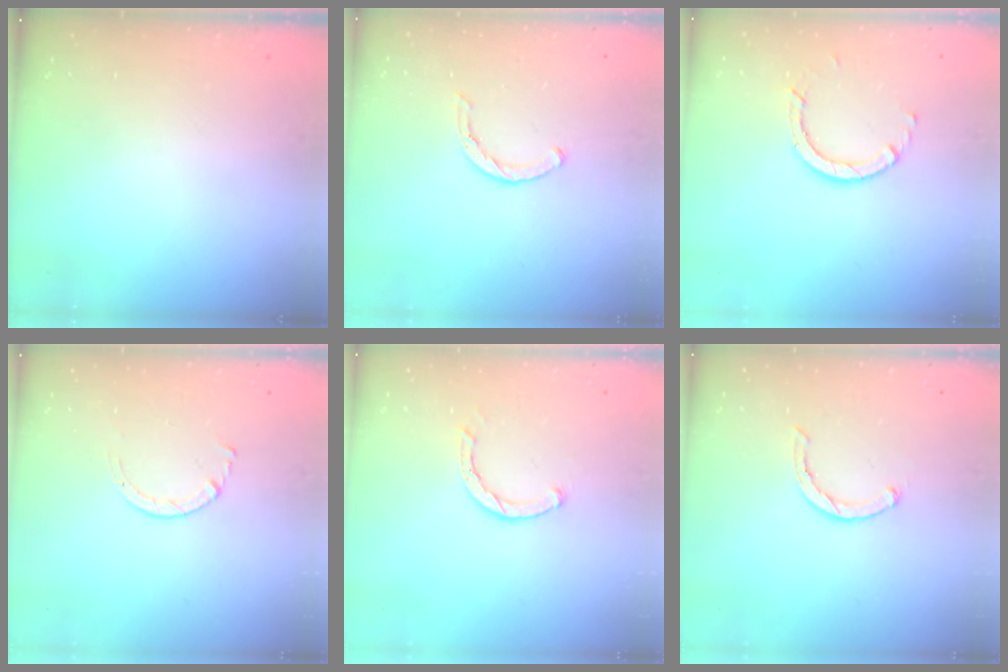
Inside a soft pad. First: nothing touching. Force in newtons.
{"total": 3.6, "press": 3.5, "slide": 0.8}
{"total": 3.1, "press": 3.1, "slide": 0.1}
{"total": 1.7, "press": 1.7, "slide": 0.2}
{"total": 2.0, "press": 2.0, "slide": 0.2}
{"total": 2.3, "press": 2.2, "slide": 0.5}